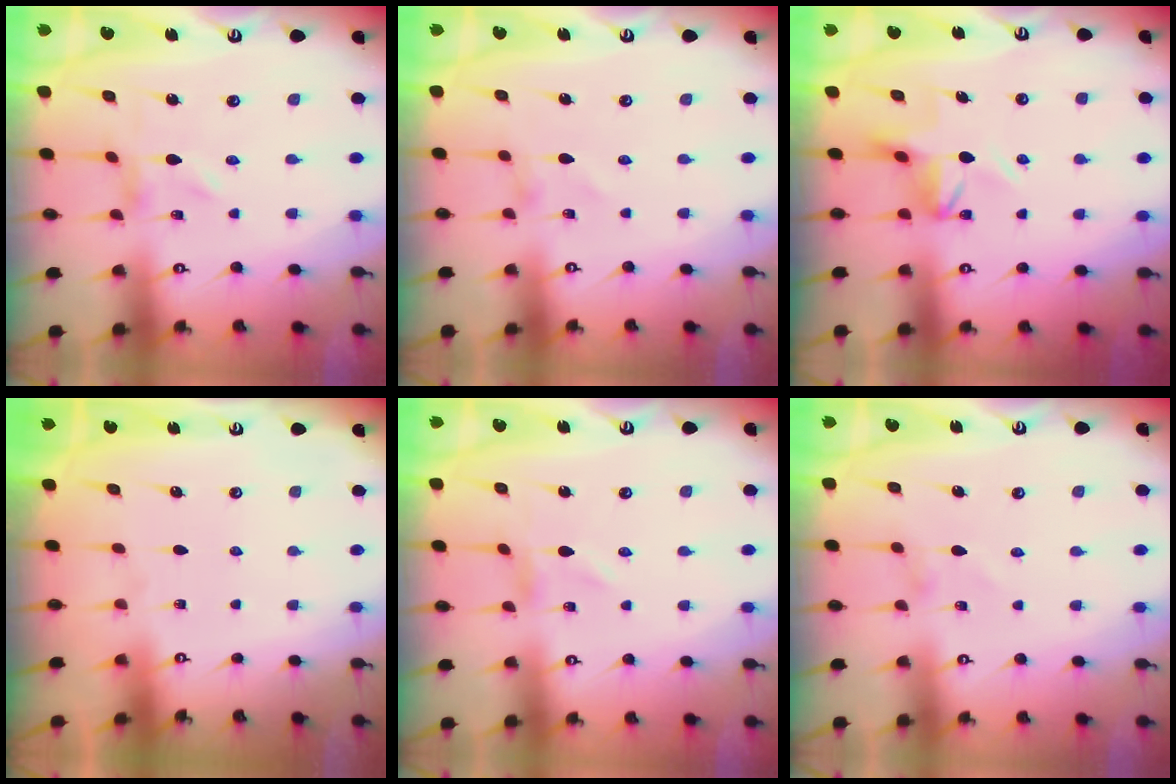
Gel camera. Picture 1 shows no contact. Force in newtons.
{"total": 0.9, "press": 0.9, "slide": 0.1}
{"total": 6.0, "press": 6.0, "slide": 0.4}
{"total": 0.0}
{"total": 0.7, "press": 0.7, "slide": 0.1}
{"total": 0.0}